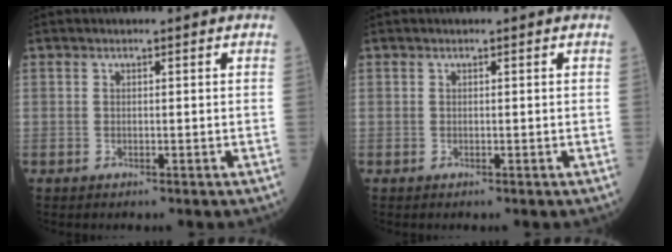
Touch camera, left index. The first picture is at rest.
{"total": 0.0}